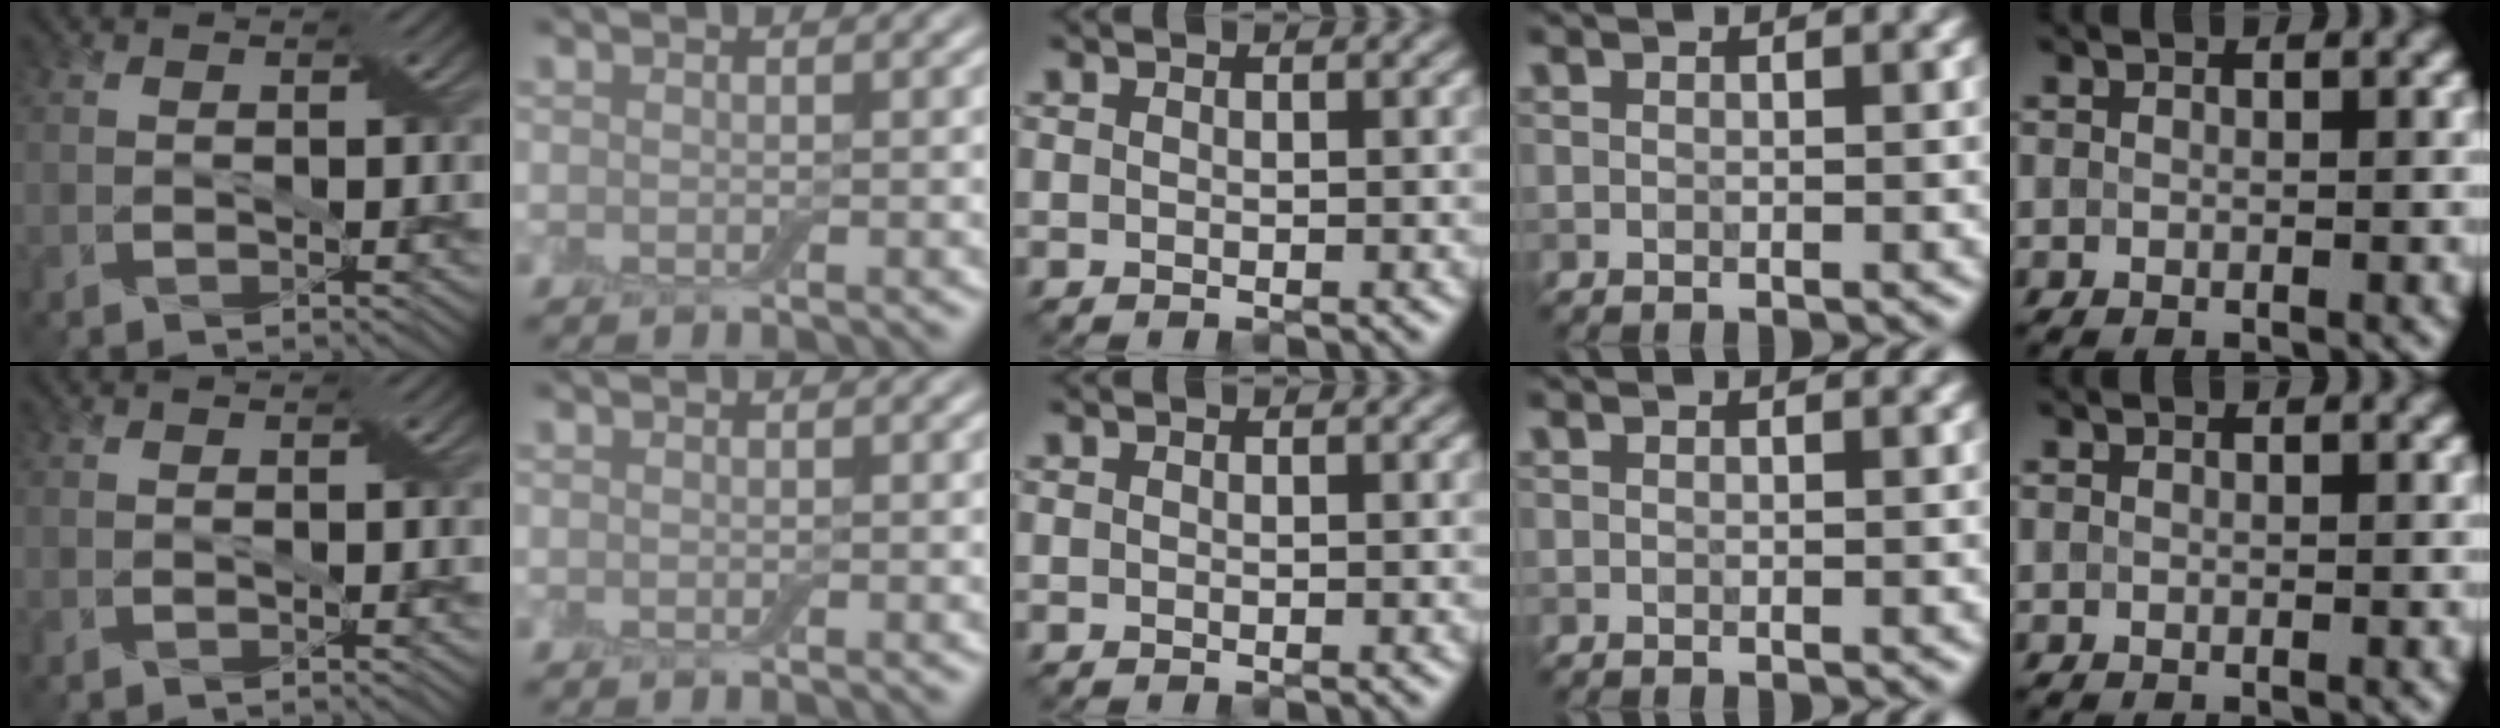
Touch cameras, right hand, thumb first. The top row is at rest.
{}